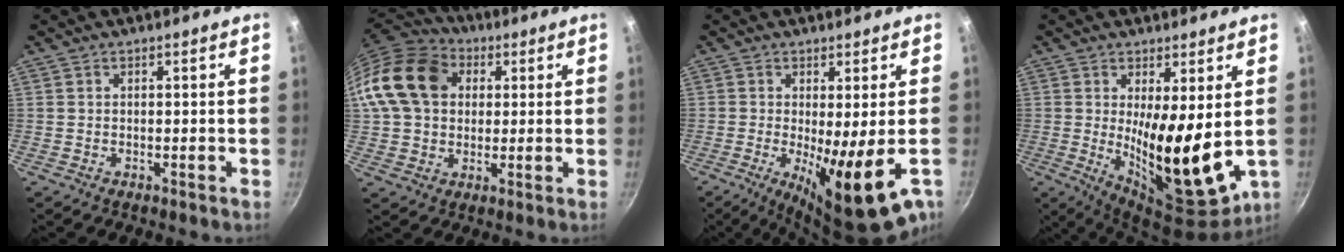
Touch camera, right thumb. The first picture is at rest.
{"total": 16.3, "force": [3.5, 12.7, 9.5], "torque": [-0.161, 0.022, 0.051]}
{"total": 12.9, "force": [-3.4, 2.5, 12.2], "torque": [-0.189, -0.018, -0.043]}
{"total": 15.0, "force": [1.3, 5.0, 14.1], "torque": [-0.205, -0.041, 0.036]}